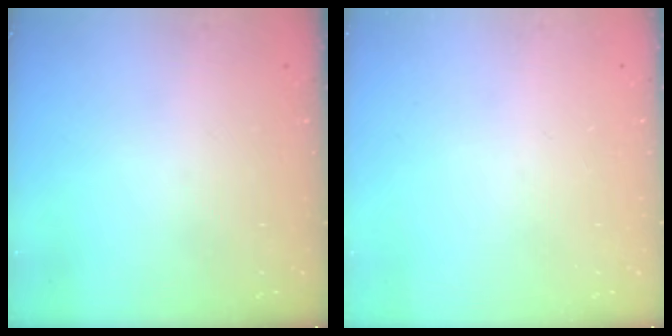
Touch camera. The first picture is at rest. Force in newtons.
{"total": 0.0}